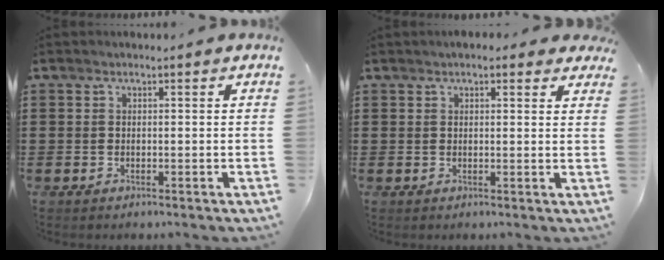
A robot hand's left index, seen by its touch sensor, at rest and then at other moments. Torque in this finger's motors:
{"motor_torque": [2.14, 0.00, 0.27, 0.06]}